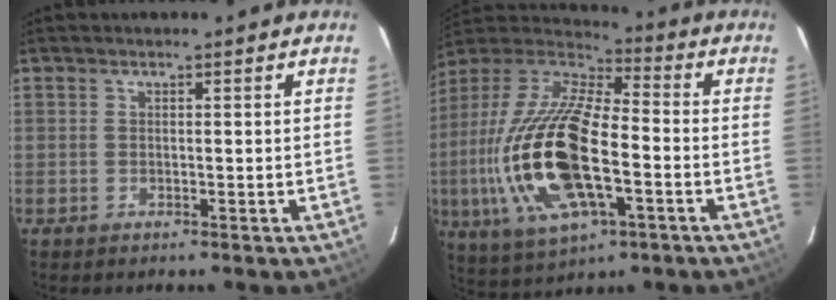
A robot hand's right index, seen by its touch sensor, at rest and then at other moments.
{"total": 24.3, "force": [-5.1, 9.9, 21.6], "torque": [-0.452, -0.023, -0.091]}